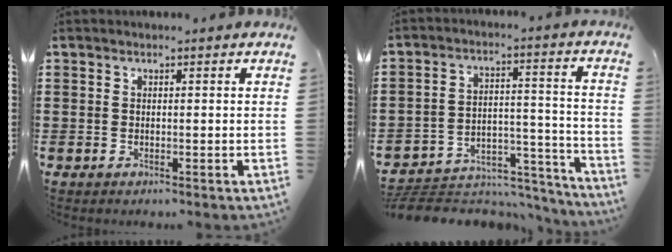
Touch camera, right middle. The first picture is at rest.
{"total": 6.5, "force": [-6.0, 2.1, 1.1], "torque": [-0.013, 0.020, -0.118]}